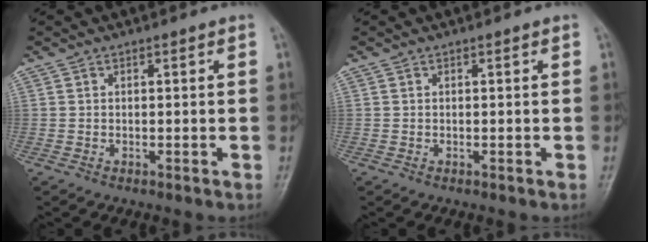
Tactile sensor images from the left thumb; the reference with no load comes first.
{"total": 0.0}